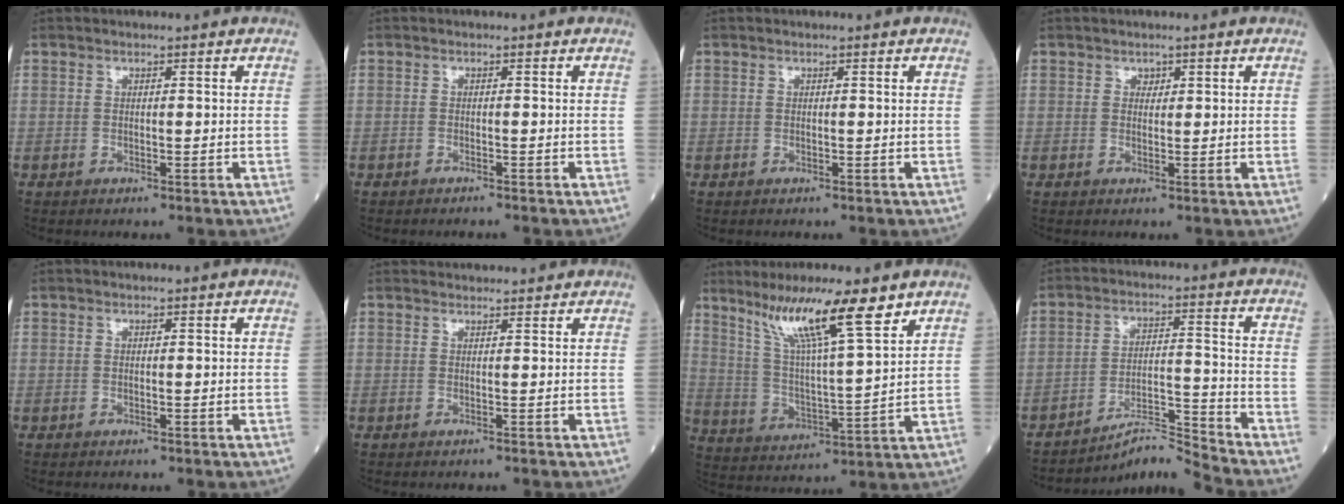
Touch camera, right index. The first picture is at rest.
{"total": 1.2, "force": [-1.1, 0.0, 0.4], "torque": [-0.008, 0.000, -0.015]}
{"total": 0.0}
{"total": 0.9, "force": [0.5, 0.7, 0.3], "torque": [0.001, -0.002, 0.007]}
{"total": 0.0}
{"total": 3.6, "force": [3.5, 0.5, 0.8], "torque": [-0.021, 0.030, 0.039]}
{"total": 13.7, "force": [9.5, 0.4, 10.0], "torque": [-0.183, 0.006, 0.170]}
{"total": 7.2, "force": [-6.8, -2.6, 0.3], "torque": [-0.016, 0.016, -0.117]}